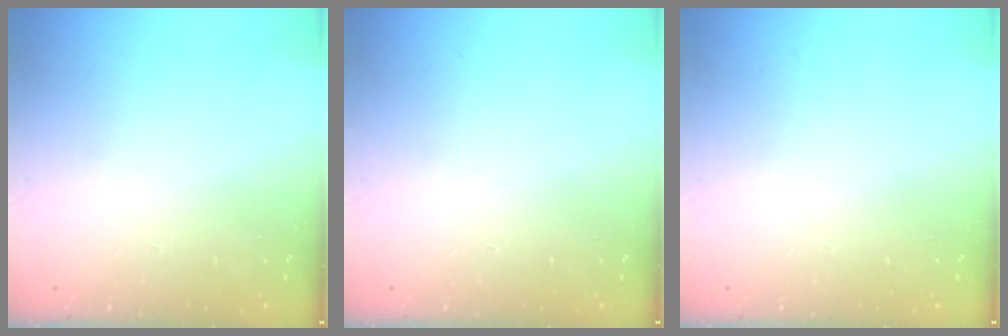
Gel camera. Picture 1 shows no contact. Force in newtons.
{"total": 0.0}
{"total": 0.0}